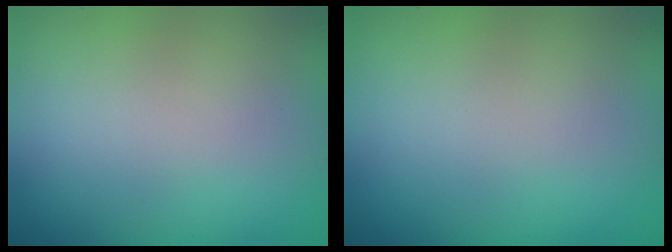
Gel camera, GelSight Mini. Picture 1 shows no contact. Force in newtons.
{"total": 0.0}